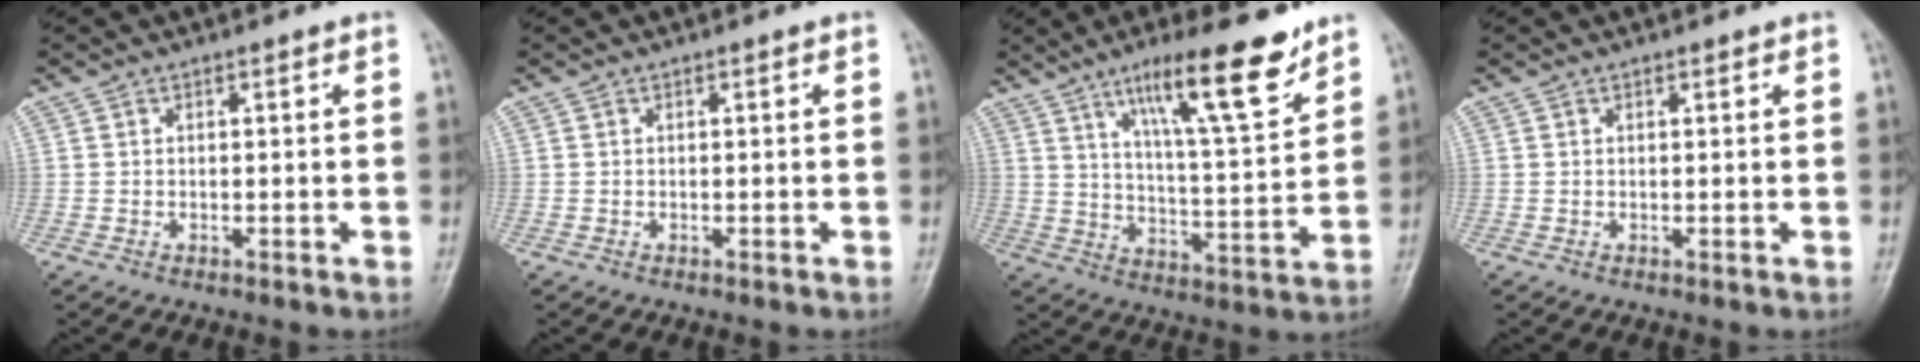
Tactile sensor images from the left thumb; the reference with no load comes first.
{"total": 0.0}
{"total": 16.3, "force": [10.4, 3.3, 12.1], "torque": [-0.175, -0.057, 0.175]}
{"total": 0.6, "force": [0.4, 0.2, 0.4], "torque": [-0.006, -0.001, 0.004]}